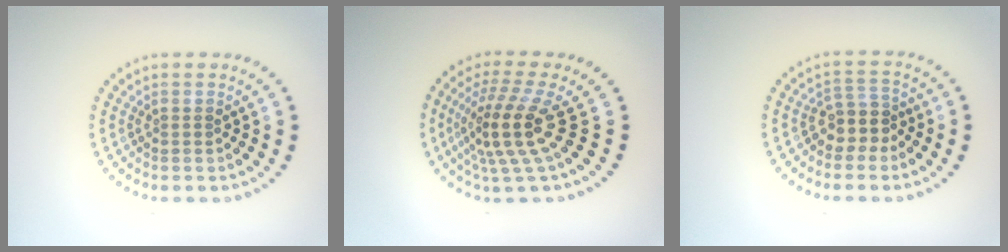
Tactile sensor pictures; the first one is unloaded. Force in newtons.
{"total": 4.9, "press": 3.6, "slide": 3.3}
{"total": 2.6, "press": 2.1, "slide": 1.6}